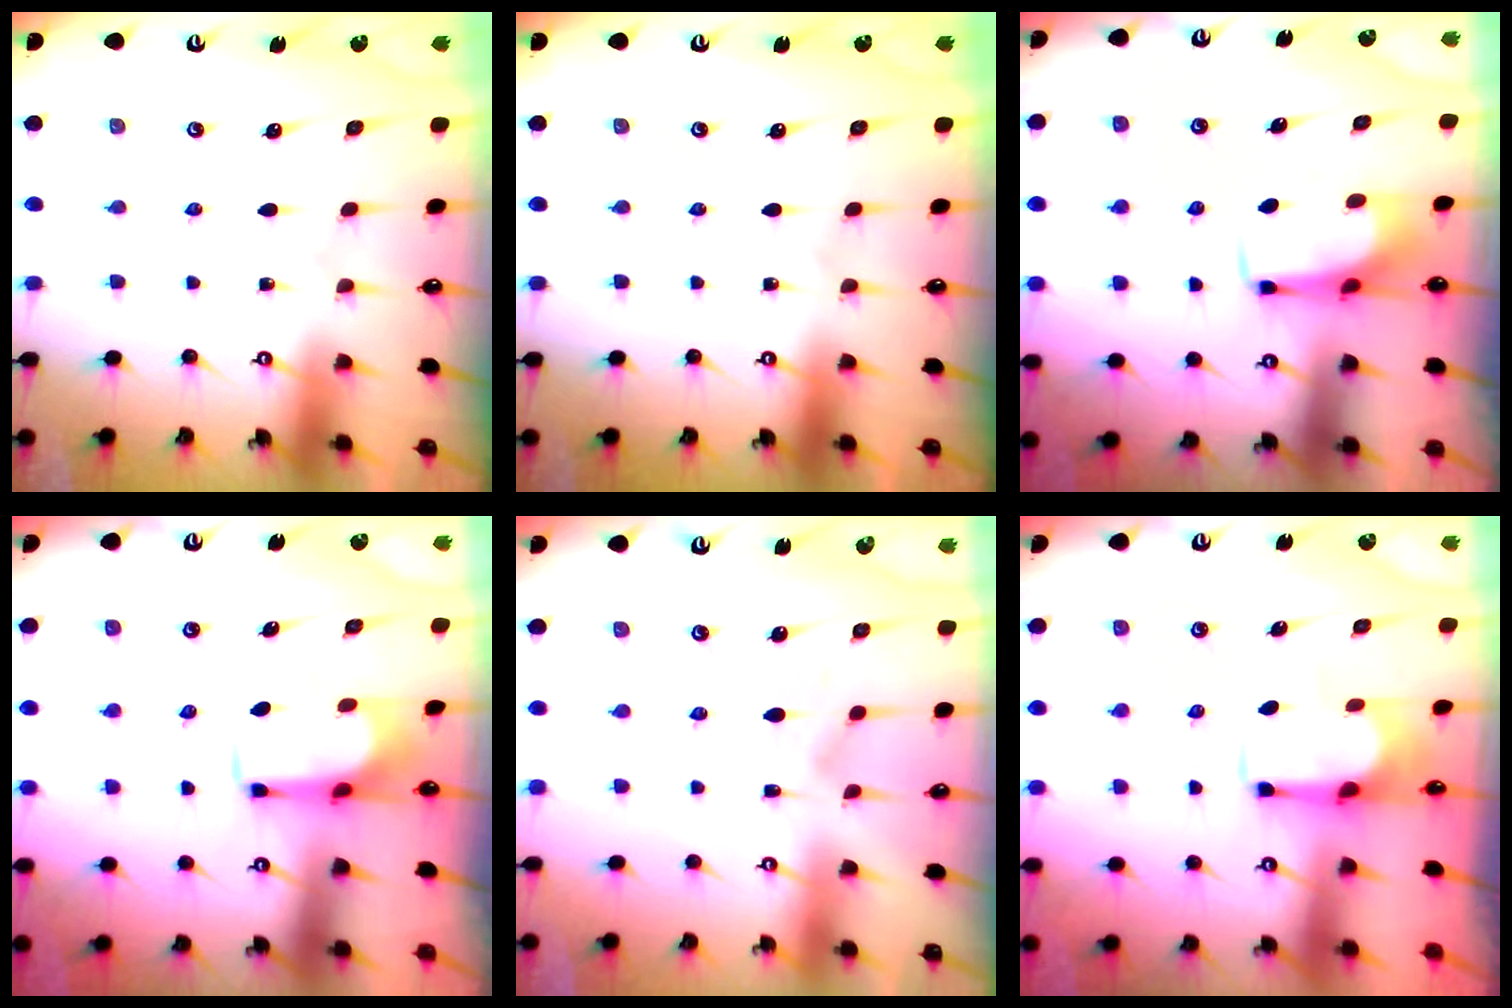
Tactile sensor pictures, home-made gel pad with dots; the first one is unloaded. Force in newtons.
{"total": 0.0}
{"total": 3.5, "press": 3.5, "slide": 0.5}
{"total": 1.5, "press": 1.5, "slide": 0.4}
{"total": 1.9, "press": 1.4, "slide": 1.2}
{"total": 1.7, "press": 1.6, "slide": 0.7}